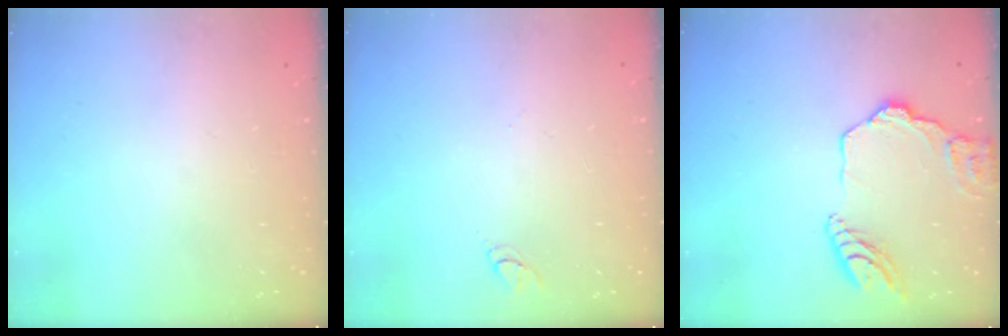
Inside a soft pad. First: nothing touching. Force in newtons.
{"total": 2.8, "press": 2.8, "slide": 0.3}
{"total": 14.6, "press": 14.5, "slide": 1.6}